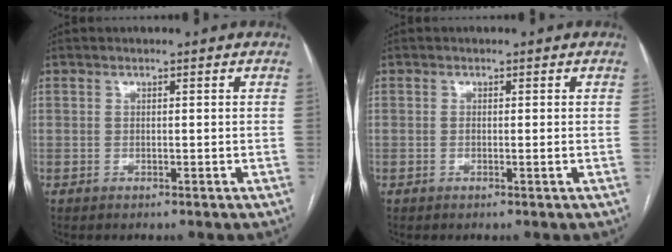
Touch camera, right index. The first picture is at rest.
{"total": 1.0, "force": [-0.1, 0.1, 1.0], "torque": [-0.020, -0.002, 0.000]}